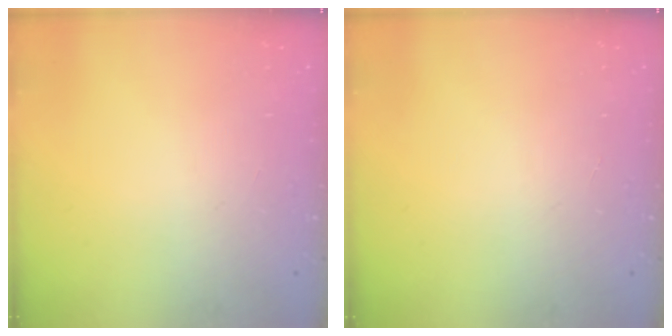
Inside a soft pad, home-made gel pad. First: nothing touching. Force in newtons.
{"total": 0.0}